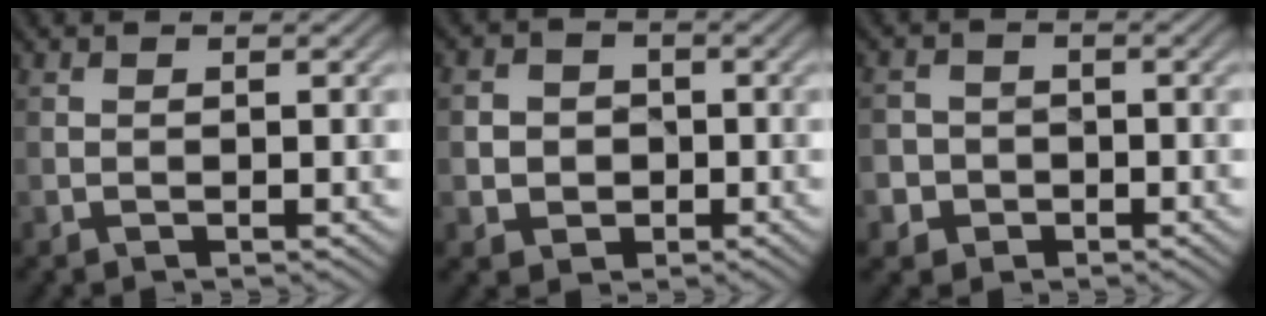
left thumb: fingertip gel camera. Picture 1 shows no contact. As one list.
[{"total": 4.3, "force": [-0.5, 4.0, 1.5], "torque": [-0.029, 0.000, -0.021]}, {"total": 3.9, "force": [-1.4, 3.5, 0.7], "torque": [-0.005, 0.004, -0.043]}]